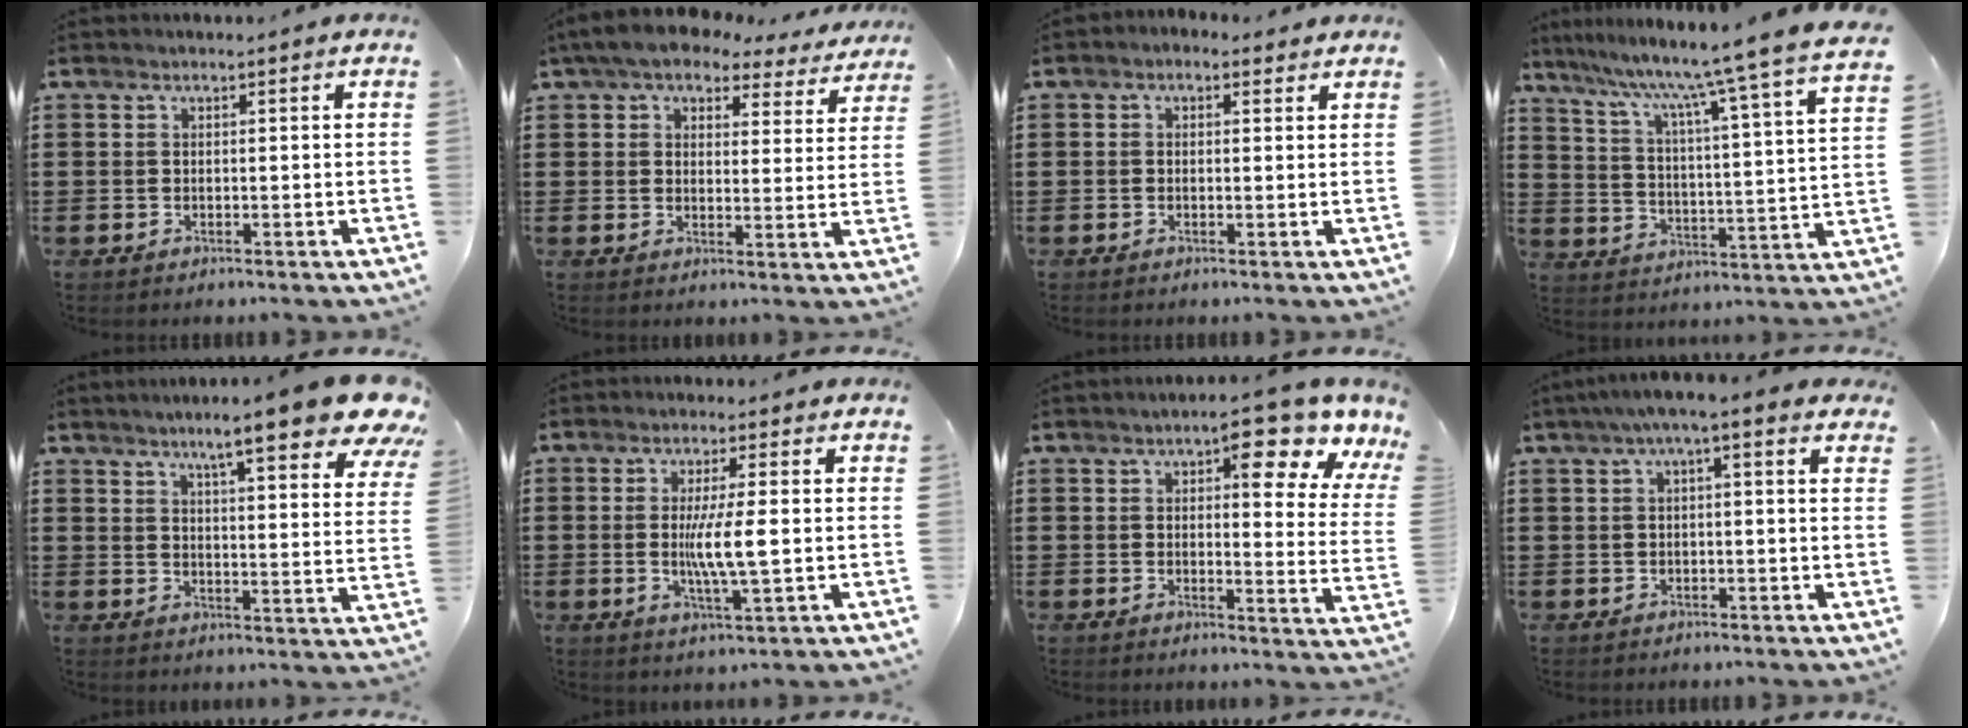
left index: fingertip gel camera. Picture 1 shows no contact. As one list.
[{"total": 6.1, "force": [5.2, 1.8, 2.4], "torque": [-0.072, -0.018, 0.093]}, {"total": 0.8, "force": [0.1, 0.7, 0.5], "torque": [-0.011, 0.005, 0.000]}, {"total": 8.4, "force": [7.0, -2.1, 4.1], "torque": [-0.100, -0.068, 0.102]}, {"total": 11.0, "force": [8.2, 0.9, 7.3], "torque": [-0.126, -0.041, 0.128]}, {"total": 6.5, "force": [0.0, 0.6, 6.5], "torque": [-0.122, -0.007, -0.007]}, {"total": 9.2, "force": [6.1, 1.6, 6.7], "torque": [-0.089, -0.032, 0.092]}, {"total": 3.0, "force": [1.3, 0.3, 2.7], "torque": [-0.053, 0.005, 0.020]}]